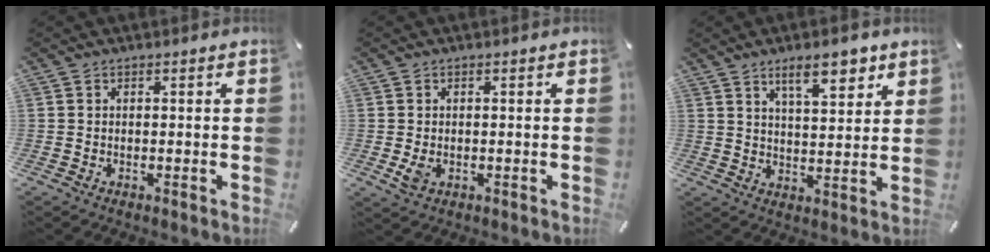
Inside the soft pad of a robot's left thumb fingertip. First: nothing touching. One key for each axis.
{"total": 2.6, "fx": -0.6, "fy": 1.9, "fz": 1.7, "tx": -0.042, "ty": -0.002, "tz": -0.011}
{"total": 9.4, "fx": 6.0, "fy": 3.7, "fz": 6.3, "tx": -0.087, "ty": -0.024, "tz": 0.100}